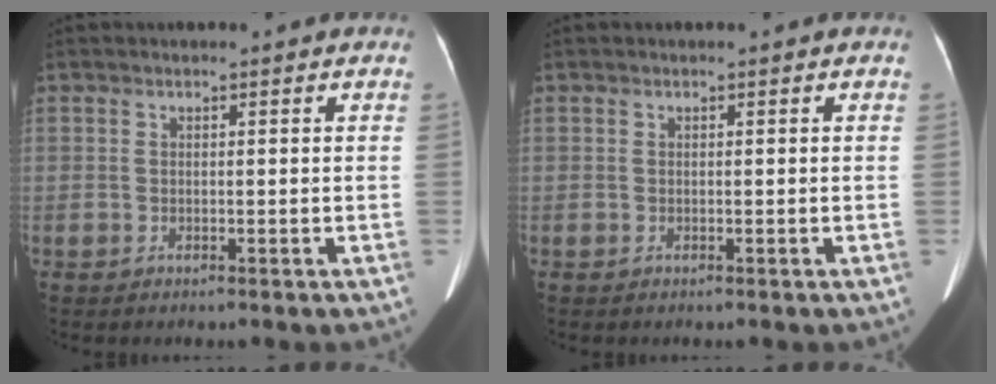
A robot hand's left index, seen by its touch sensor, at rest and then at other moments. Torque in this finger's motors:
{"motor_torque": [0.21, 0.18, 0.00, 0.00]}